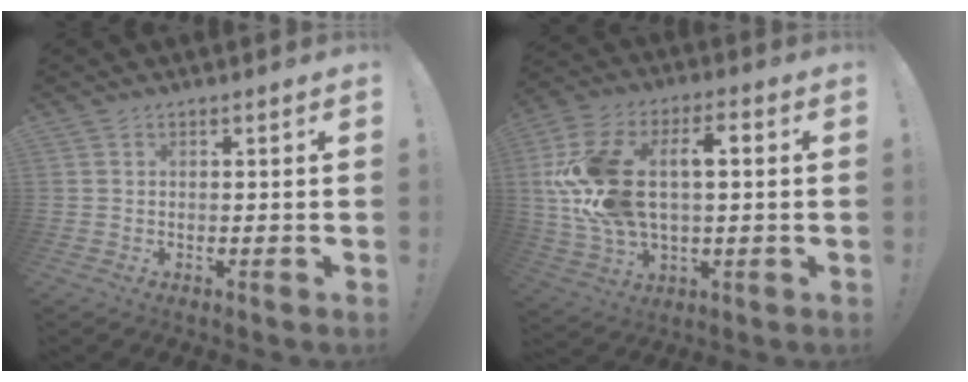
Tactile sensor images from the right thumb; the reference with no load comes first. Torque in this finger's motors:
{"motor_torque": [2.22, 2.25, 0.74, 0.56, 0.23]}